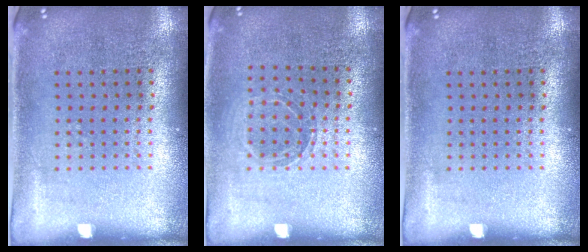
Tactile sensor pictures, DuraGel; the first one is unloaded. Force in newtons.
{"total": 1.0, "press": 1.0, "slide": 0.2}
{"total": 0.0}